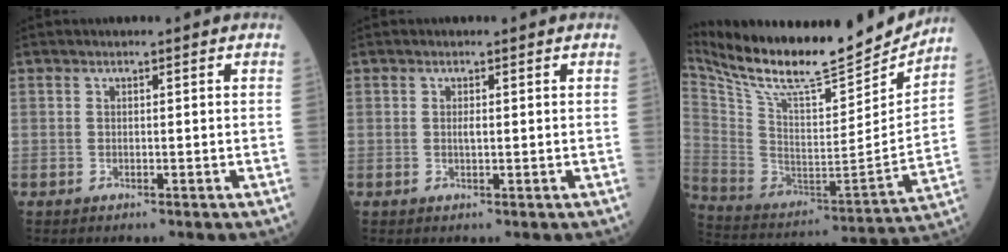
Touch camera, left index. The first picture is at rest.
{"total": 0.8, "force": [0.2, 0.2, 0.7], "torque": [-0.017, -0.001, 0.003]}
{"total": 23.5, "force": [21.0, 3.8, 9.9], "torque": [-0.197, -0.038, 0.338]}